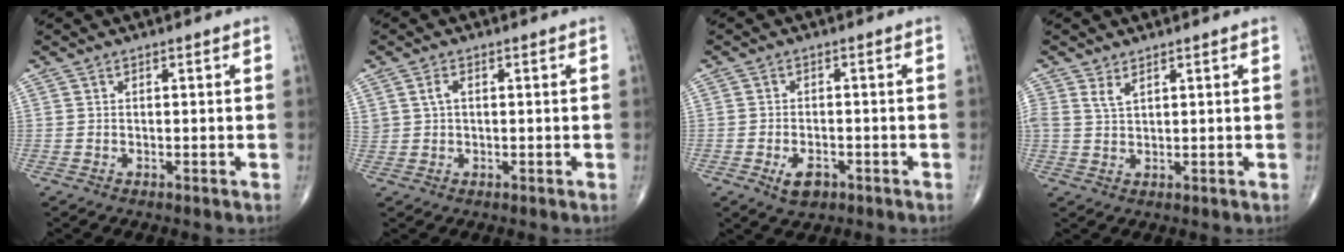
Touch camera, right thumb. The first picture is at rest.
{"total": 2.2, "force": [0.6, 1.3, 1.6], "torque": [-0.033, 0.003, 0.015]}
{"total": 4.1, "force": [-2.0, 2.3, 2.7], "torque": [-0.041, 0.003, -0.030]}
{"total": 2.2, "force": [1.5, 0.8, 1.3], "torque": [-0.028, -0.005, 0.037]}